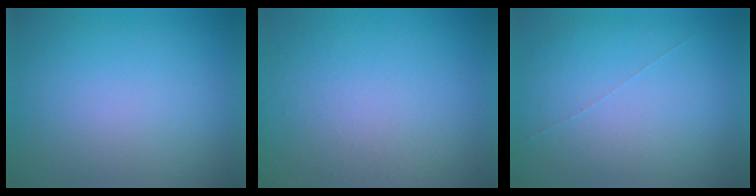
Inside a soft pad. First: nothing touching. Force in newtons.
{"total": 9.8}
{"total": 1.0}